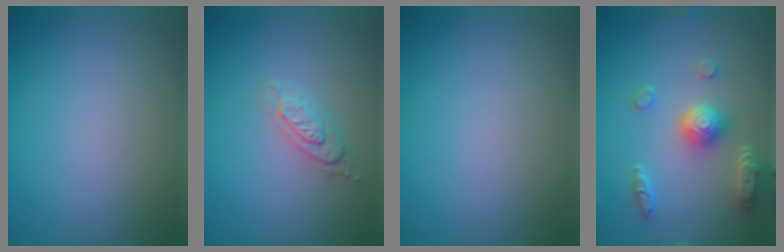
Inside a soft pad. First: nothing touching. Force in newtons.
{"total": 2.1, "press": 2.0, "slide": 0.7}
{"total": 0.0}
{"total": 4.8, "press": 4.0, "slide": 2.7}